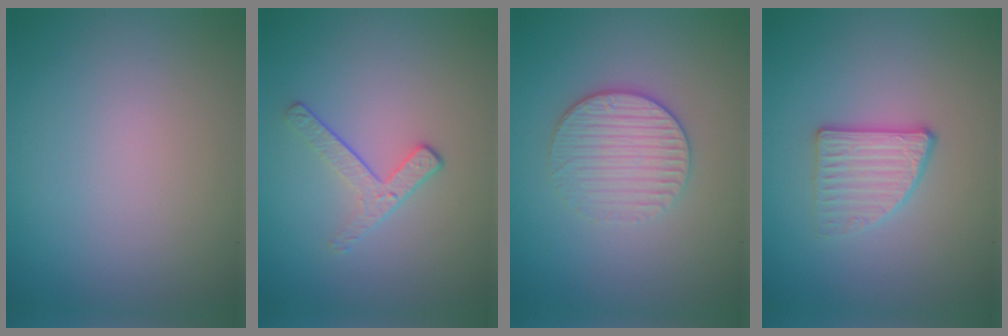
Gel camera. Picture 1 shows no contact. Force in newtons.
{"total": 2.0, "press": 1.4, "slide": 1.5}
{"total": 3.6, "press": 3.2, "slide": 1.6}
{"total": 2.7, "press": 2.6, "slide": 0.8}